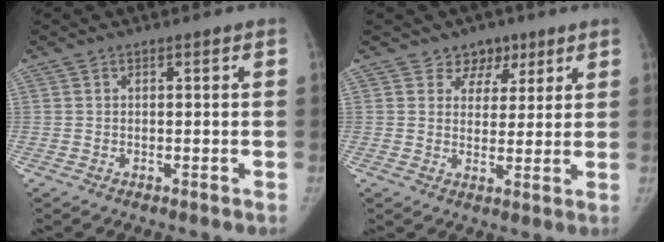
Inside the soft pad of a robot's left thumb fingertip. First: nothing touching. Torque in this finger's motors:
{"motor_torque": [-0.34, -0.25, -0.22, 0.31, -0.09]}